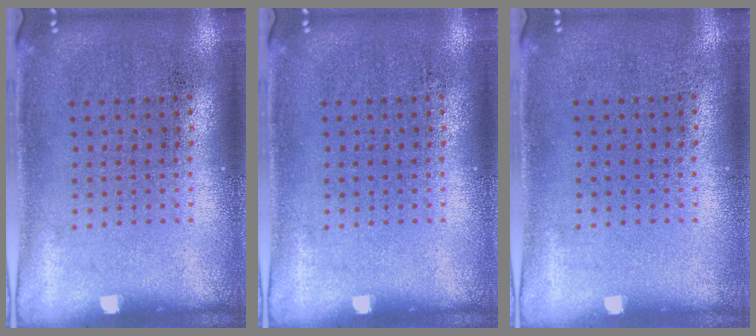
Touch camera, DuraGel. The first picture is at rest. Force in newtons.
{"total": 0.0}
{"total": 0.0}